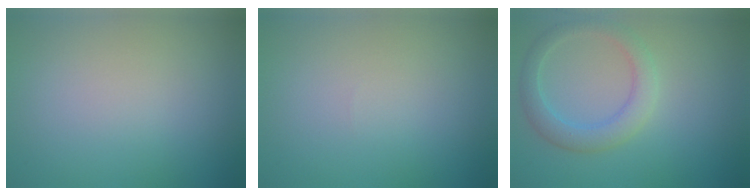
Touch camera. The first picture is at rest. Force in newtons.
{"total": 0.0}
{"total": 3.2, "press": 3.2, "slide": 0.2}